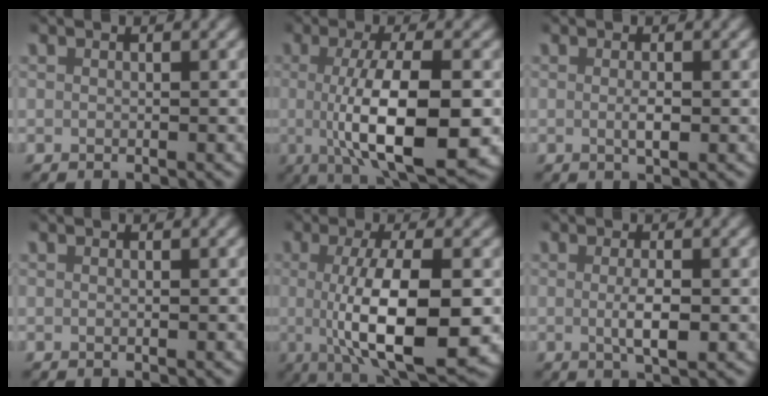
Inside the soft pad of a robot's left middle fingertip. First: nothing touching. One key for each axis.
{"total": 10.2, "fx": -1.5, "fy": 3.3, "fz": 9.5, "tx": -0.154, "ty": -0.017, "tz": -0.012}
{"total": 1.3, "fx": -0.1, "fy": 0.3, "fz": 1.3, "tx": -0.021, "ty": -0.004, "tz": 0.000}
{"total": 0.0}
{"total": 10.3, "fx": -1.3, "fy": 3.3, "fz": 9.6, "tx": -0.160, "ty": -0.019, "tz": -0.009}
{"total": 2.7, "fx": -0.3, "fy": 0.6, "fz": 2.6, "tx": -0.045, "ty": -0.007, "tz": -0.002}